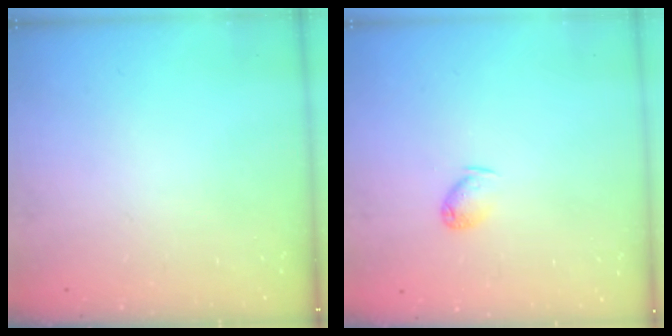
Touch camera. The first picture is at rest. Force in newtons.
{"total": 4.8, "press": 4.7, "slide": 0.8}